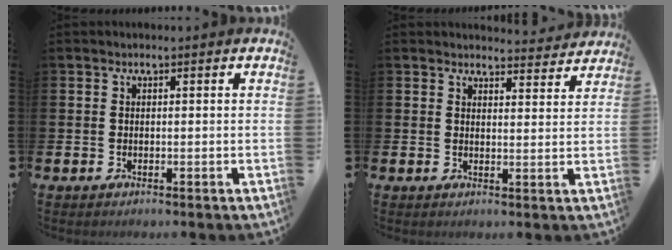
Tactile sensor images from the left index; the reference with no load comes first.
{"total": 3.5, "force": [3.5, 0.4, 0.0], "torque": [0.001, -0.023, 0.061]}